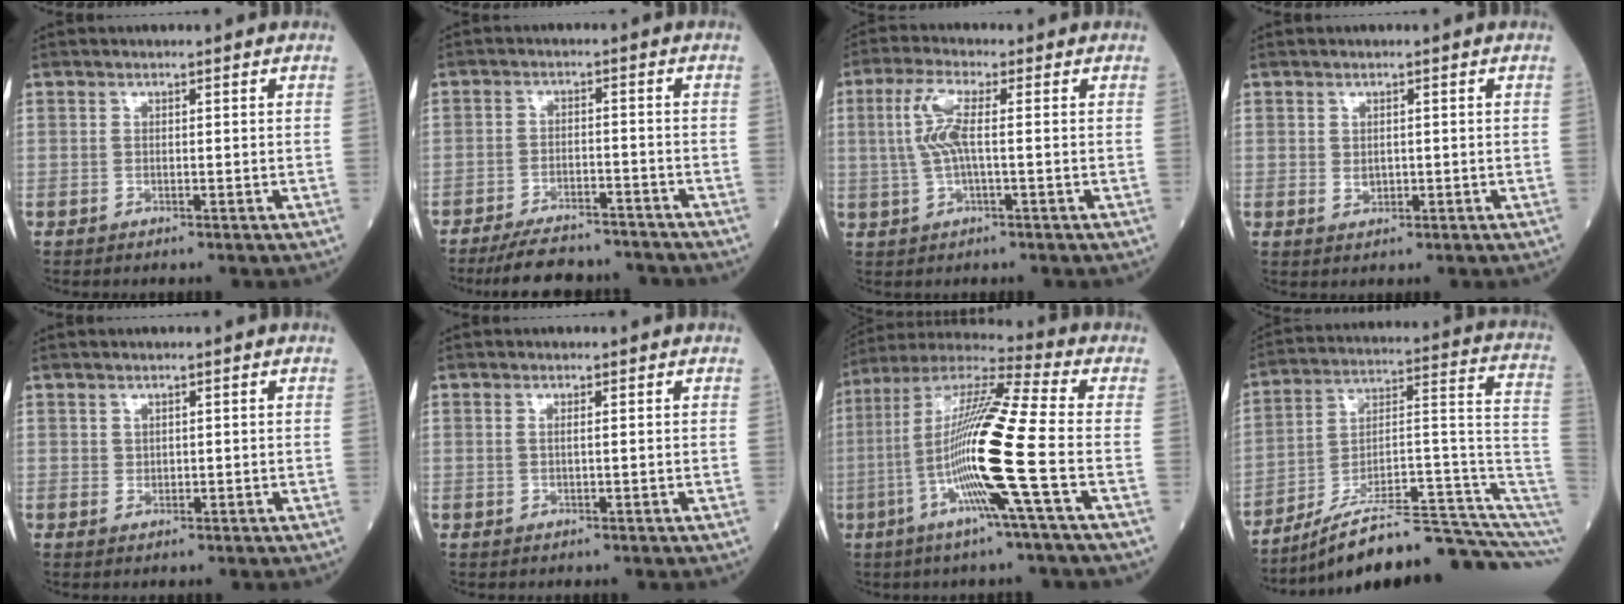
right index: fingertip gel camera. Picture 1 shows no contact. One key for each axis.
{"total": 10.9, "fx": -10.1, "fy": 2.3, "fz": 3.4, "tx": -0.053, "ty": 0.003, "tz": -0.148}
{"total": 5.9, "fx": 0.7, "fy": 1.1, "fz": 5.7, "tx": -0.135, "ty": 0.011, "tz": 0.012}
{"total": 1.4, "fx": 0.0, "fy": 1.1, "fz": 0.9, "tx": -0.015, "ty": -0.001, "tz": 0.005}
{"total": 0.6, "fx": 0.3, "fy": 0.5, "fz": 0.2, "tx": 0.003, "ty": -0.002, "tz": 0.005}
{"total": 0.6, "fx": 0.2, "fy": 0.0, "fz": 0.6, "tx": -0.016, "ty": 0.000, "tz": 0.002}
{"total": 17.2, "fx": -4.2, "fy": -1.3, "fz": 16.6, "tx": -0.325, "ty": -0.007, "tz": -0.095}
{"total": 20.1, "fx": -15.7, "fy": 0.3, "fz": 12.5, "tx": -0.129, "ty": 0.054, "tz": -0.245}